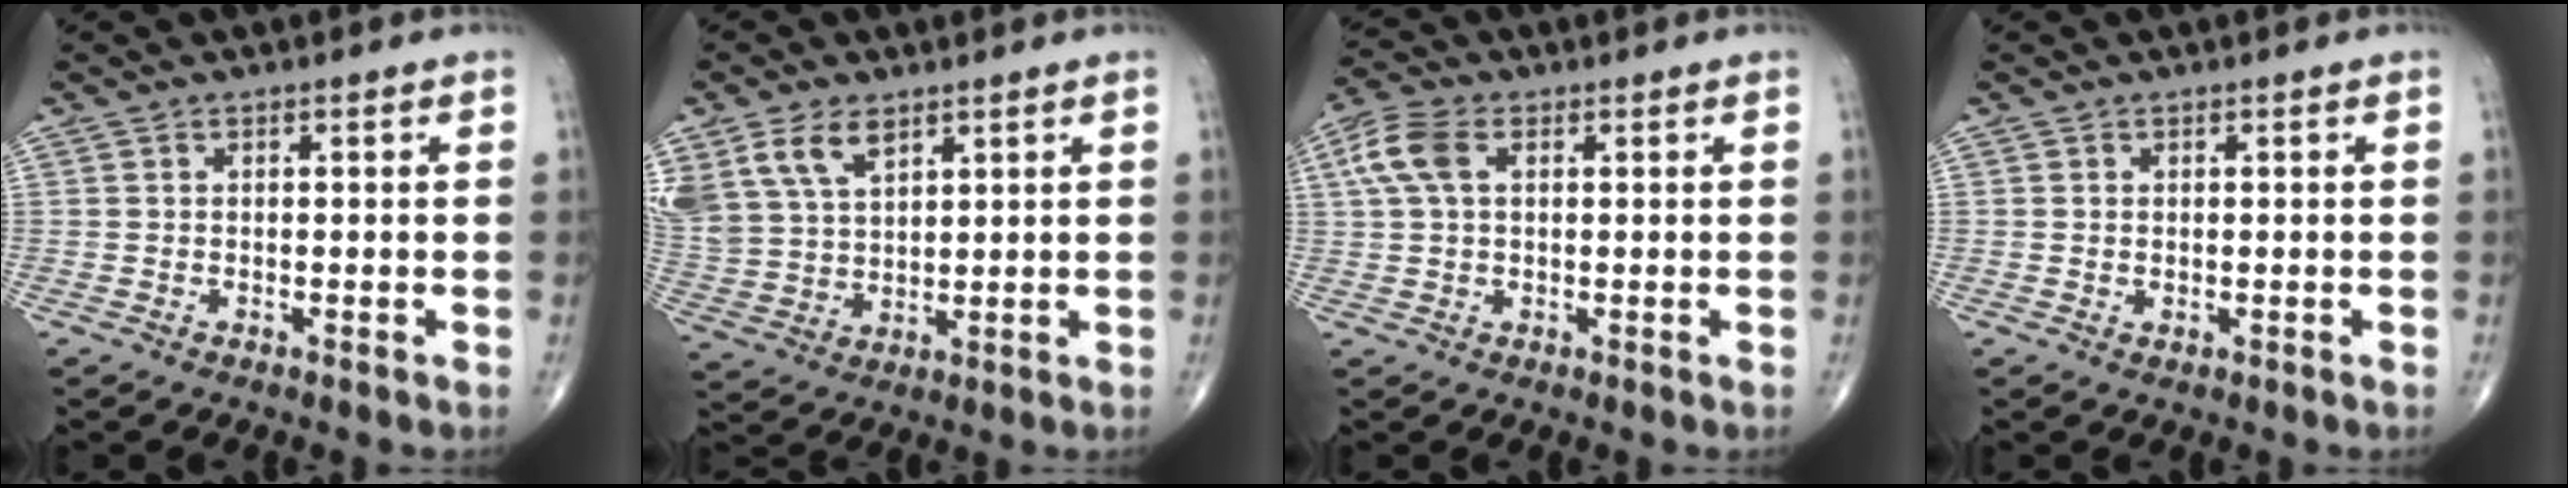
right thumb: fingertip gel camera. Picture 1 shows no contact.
{"total": 12.2, "force": [6.6, 7.3, 7.2], "torque": [-0.148, -0.011, 0.142]}
{"total": 6.6, "force": [1.8, 3.9, 5.0], "torque": [-0.121, 0.017, 0.035]}
{"total": 0.6, "force": [0.0, 0.4, 0.5], "torque": [-0.010, -0.003, 0.003]}